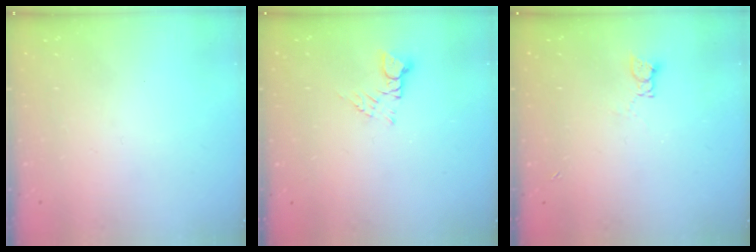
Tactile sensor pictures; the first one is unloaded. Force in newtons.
{"total": 3.2, "press": 3.2, "slide": 0.4}
{"total": 1.8, "press": 1.7, "slide": 0.3}